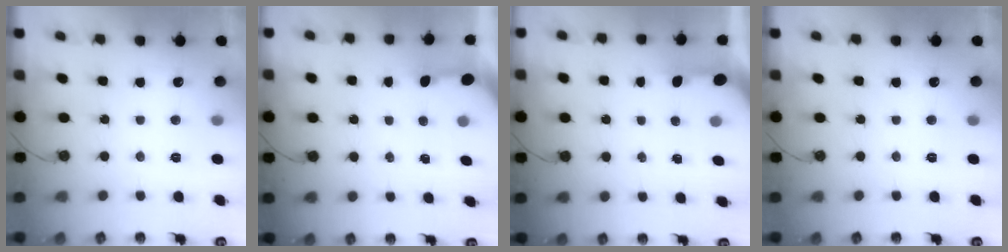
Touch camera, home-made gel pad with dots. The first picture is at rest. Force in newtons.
{"total": 3.3, "press": 3.3, "slide": 0.3}
{"total": 3.4, "press": 3.4, "slide": 0.4}
{"total": 0.0}